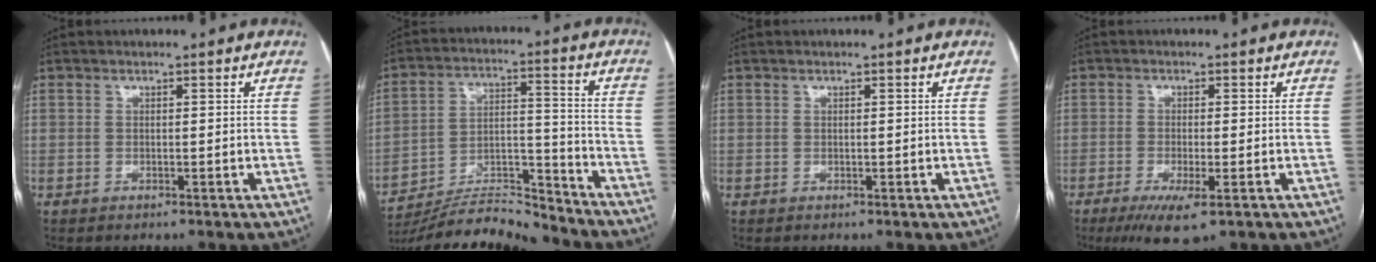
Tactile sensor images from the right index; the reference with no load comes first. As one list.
[{"total": 15.3, "force": [-15.0, 0.3, 2.9], "torque": [-0.051, 0.030, -0.252]}, {"total": 0.0}, {"total": 6.1, "force": [-3.3, 1.0, 5.1], "torque": [-0.089, -0.016, -0.051]}]